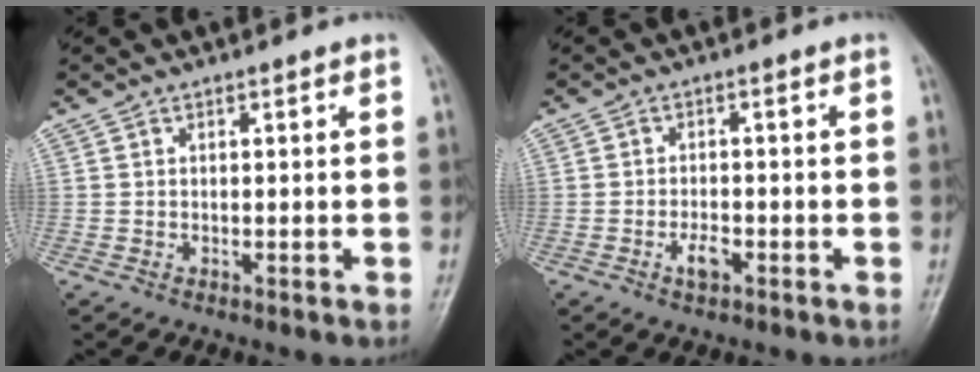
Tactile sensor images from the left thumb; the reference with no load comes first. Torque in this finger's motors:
{"motor_torque": [-0.15, 0.46, 0.44, 0.19, 0.02]}